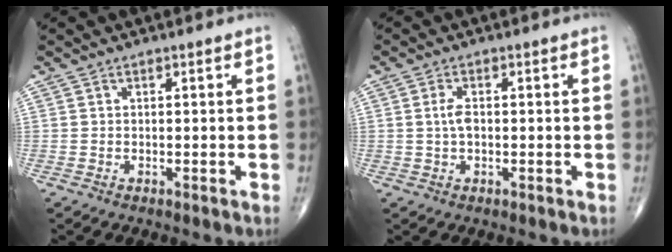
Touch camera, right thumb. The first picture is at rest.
{"total": 2.7, "force": [0.1, 1.3, 2.4], "torque": [-0.049, 0.004, -0.001]}